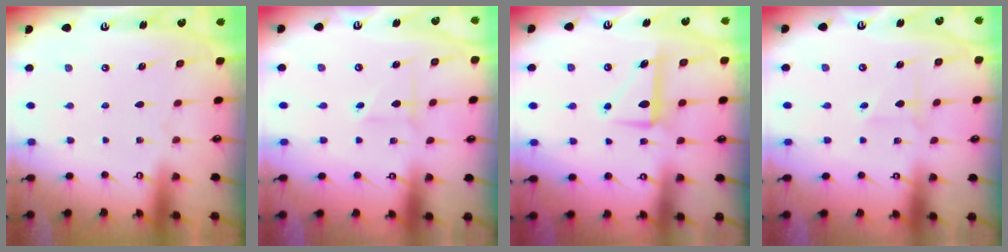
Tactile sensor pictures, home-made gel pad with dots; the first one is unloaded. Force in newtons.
{"total": 2.5, "press": 2.5, "slide": 0.2}
{"total": 7.9, "press": 7.7, "slide": 1.7}
{"total": 2.3, "press": 2.3, "slide": 0.4}